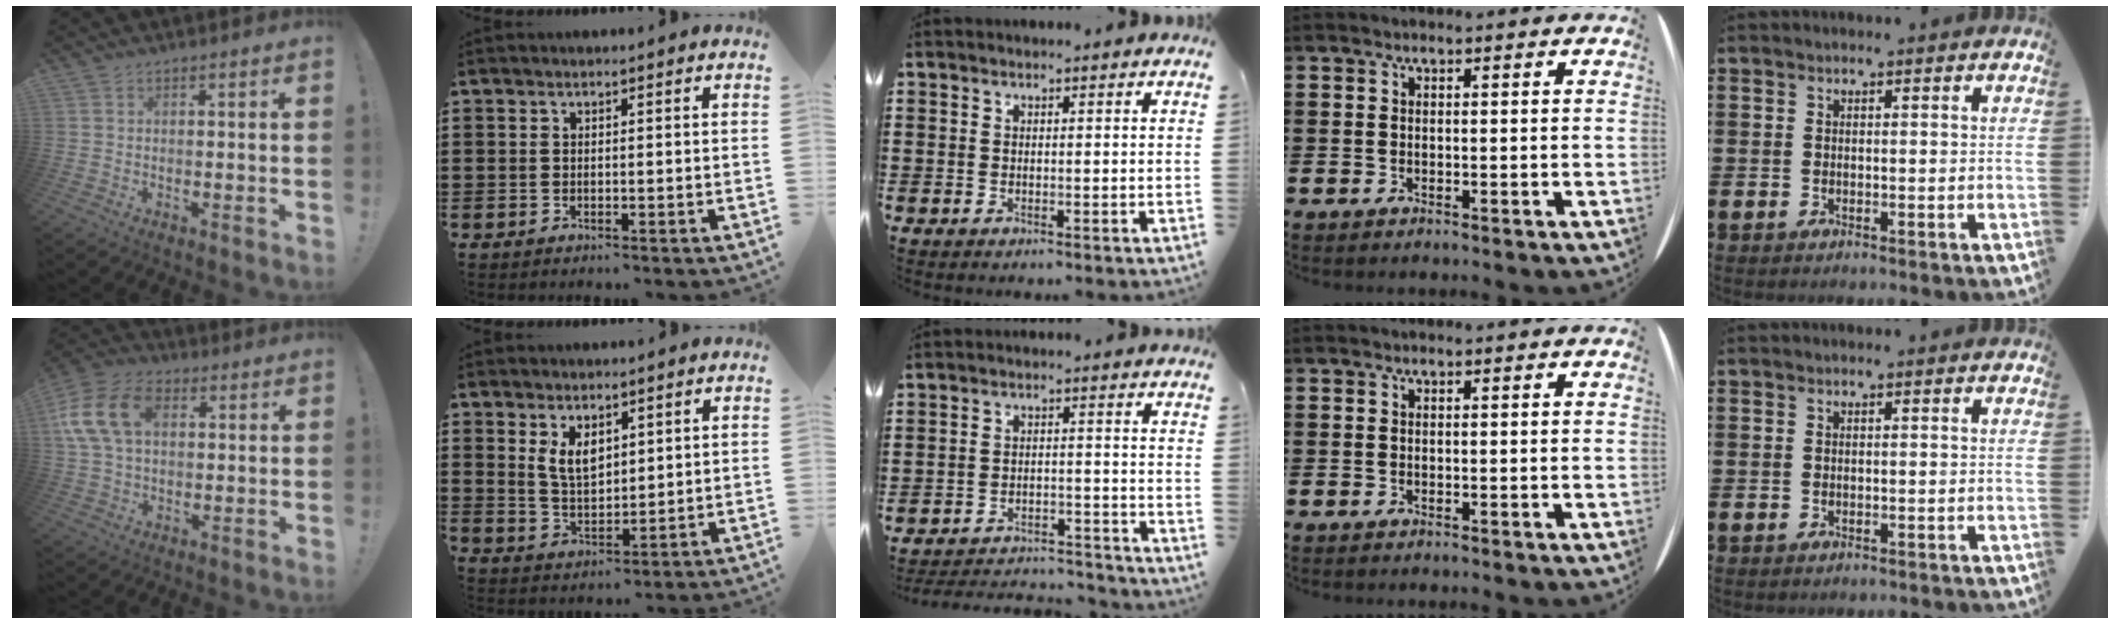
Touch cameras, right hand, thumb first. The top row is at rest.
{"thumb": {"total": 15.9, "force": [3.4, 10.9, 11.1], "torque": [-0.224, 0.010, 0.063]}, "index": {"total": 4.8, "force": [2.5, 2.6, 3.2], "torque": [-0.063, 0.002, 0.044]}, "middle": {"total": 3.9, "force": [-3.9, 0.4, 0.5], "torque": [-0.011, 0.004, -0.082]}}